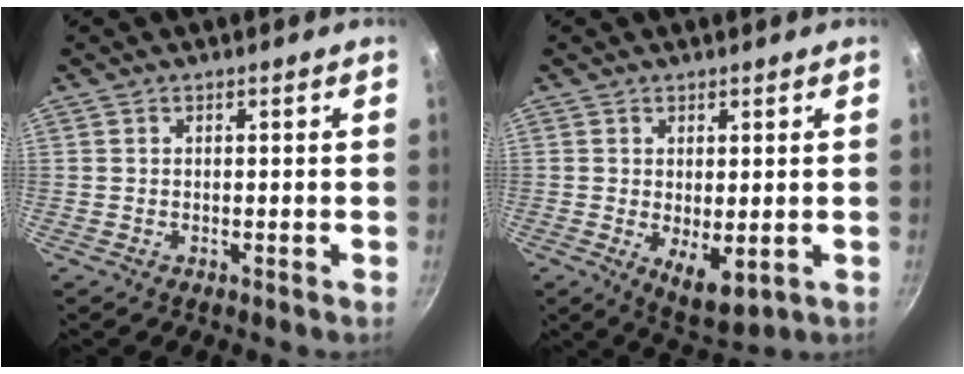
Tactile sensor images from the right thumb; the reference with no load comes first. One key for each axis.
{"total": 6.7, "fx": -0.4, "fy": 3.2, "fz": 5.8, "tx": -0.075, "ty": -0.018, "tz": 0.007}